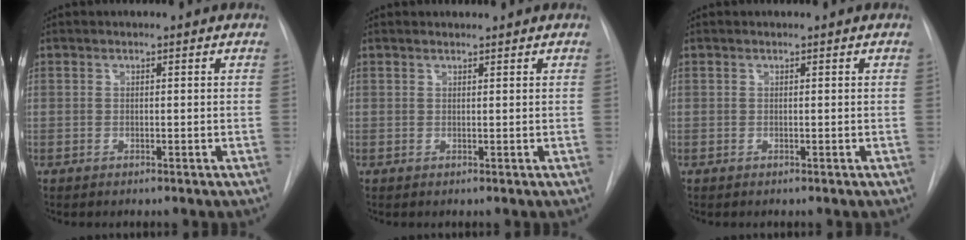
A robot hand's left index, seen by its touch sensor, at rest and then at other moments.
{"total": 0.8, "force": [0.8, 0.0, 0.0], "torque": [-0.007, 0.009, 0.017]}
{"total": 0.0}